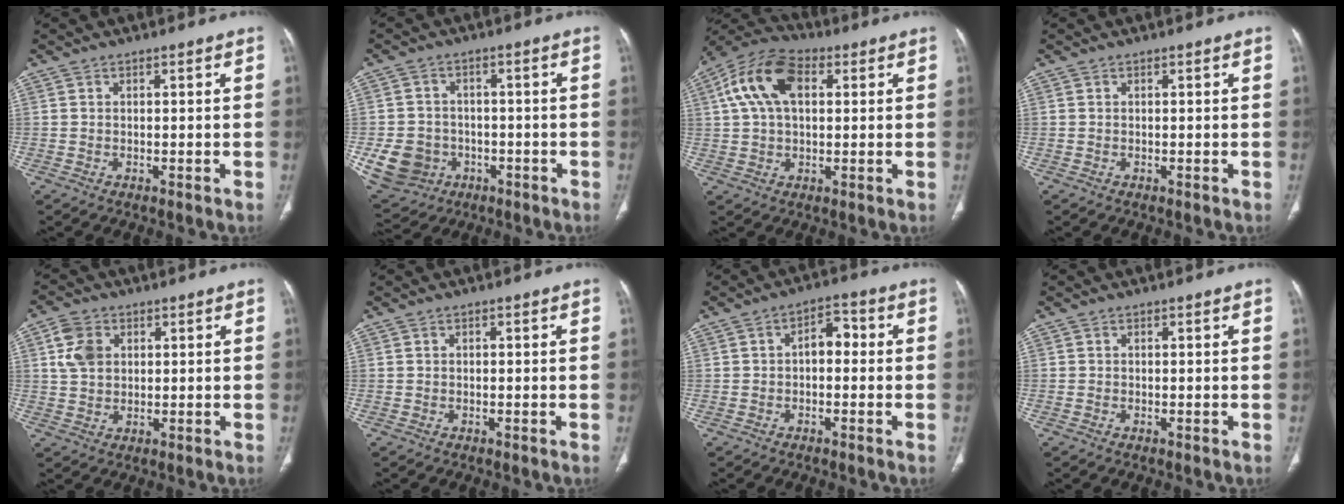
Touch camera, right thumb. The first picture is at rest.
{"total": 10.5, "force": [-3.1, 9.2, 4.0], "torque": [-0.076, 0.018, -0.037]}
{"total": 12.9, "force": [3.5, 7.7, 9.7], "torque": [-0.185, 0.025, 0.057]}
{"total": 0.0}
{"total": 6.2, "force": [1.7, 4.6, 3.7], "torque": [-0.062, 0.000, 0.033]}
{"total": 0.0}
{"total": 4.7, "force": [-0.2, 2.9, 3.7], "torque": [-0.041, 0.020, -0.014]}
{"total": 0.0}